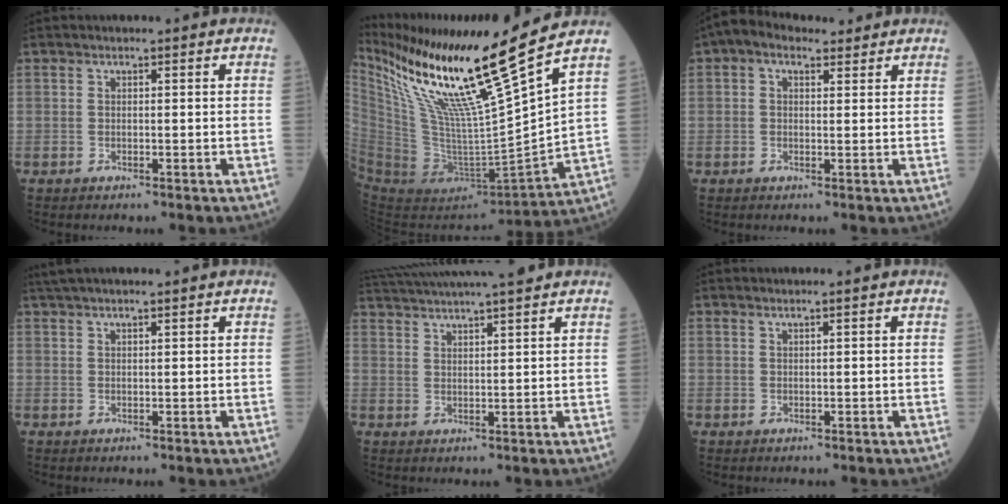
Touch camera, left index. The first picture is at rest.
{"total": 23.9, "force": [16.4, -1.2, 17.4], "torque": [-0.309, -0.038, 0.303]}
{"total": 4.4, "force": [2.7, 2.6, 2.4], "torque": [-0.053, 0.034, 0.047]}
{"total": 4.9, "force": [4.1, -0.3, 2.6], "torque": [-0.045, 0.030, 0.074]}
{"total": 13.2, "force": [11.8, 0.1, 6.0], "torque": [-0.116, 0.030, 0.181]}
{"total": 0.7, "force": [0.6, -0.2, 0.3], "torque": [-0.015, -0.003, 0.016]}